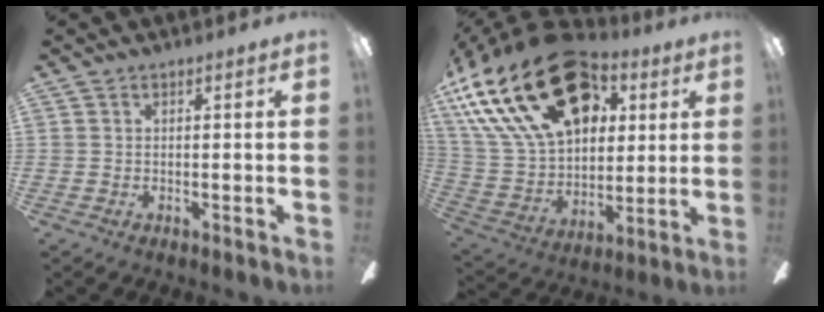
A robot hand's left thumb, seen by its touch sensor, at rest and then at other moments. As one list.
[{"total": 31.7, "force": [15.1, 19.4, 19.9], "torque": [-0.381, -0.063, 0.283]}]